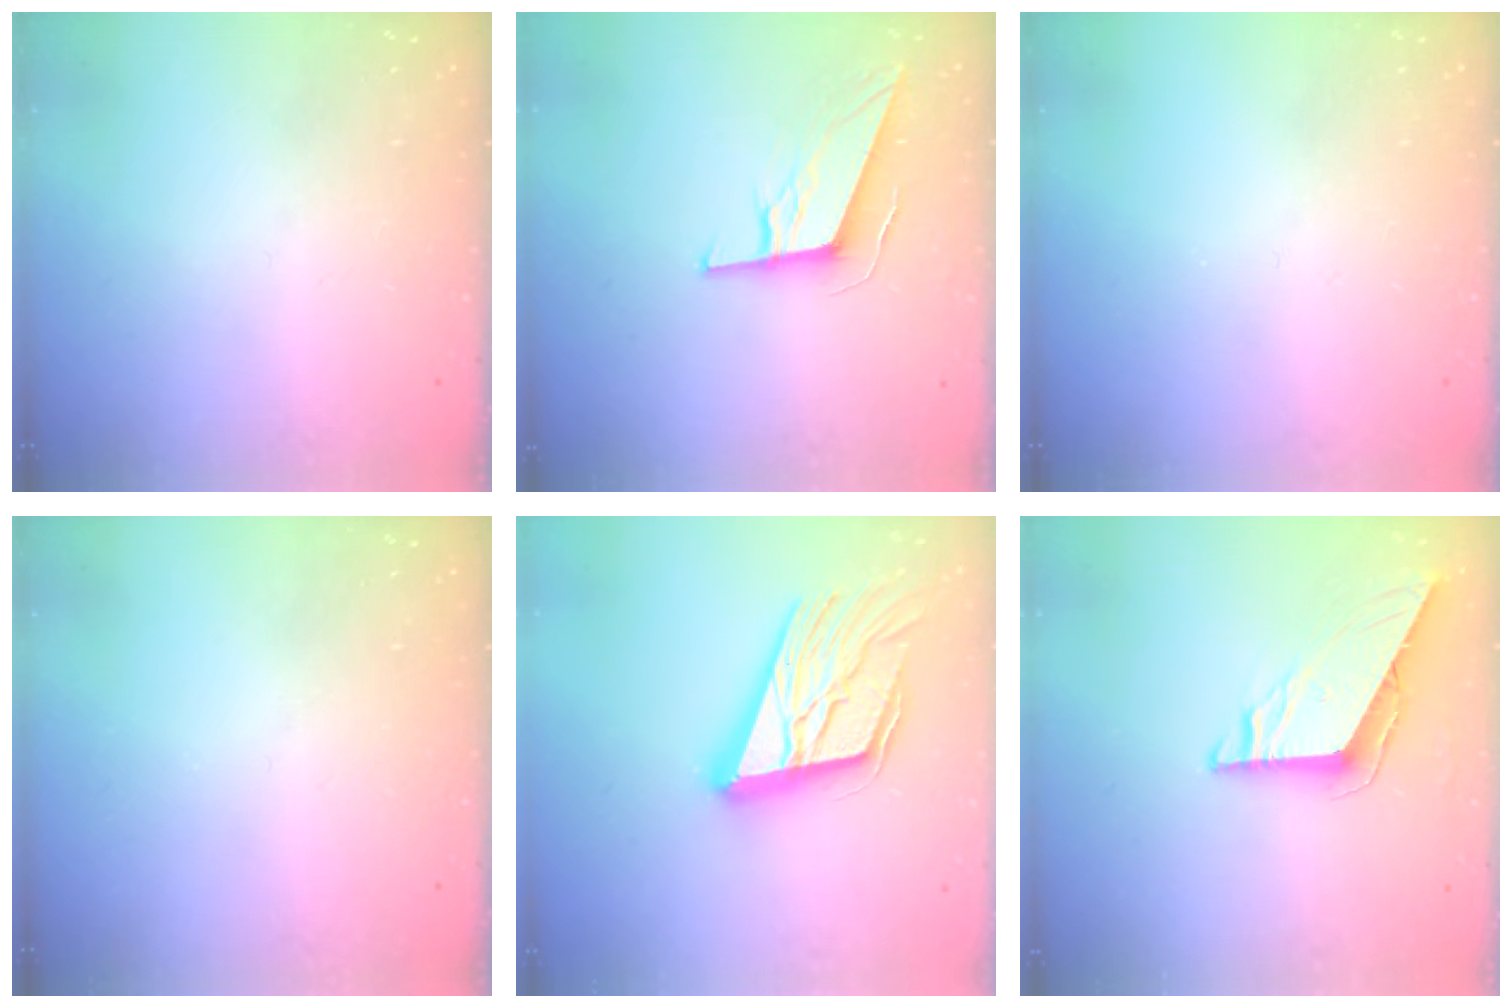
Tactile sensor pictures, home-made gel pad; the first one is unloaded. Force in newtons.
{"total": 11.2, "press": 11.0, "slide": 2.4}
{"total": 0.0}
{"total": 0.0}
{"total": 23.6, "press": 23.1, "slide": 4.9}
{"total": 7.7, "press": 7.6, "slide": 0.6}